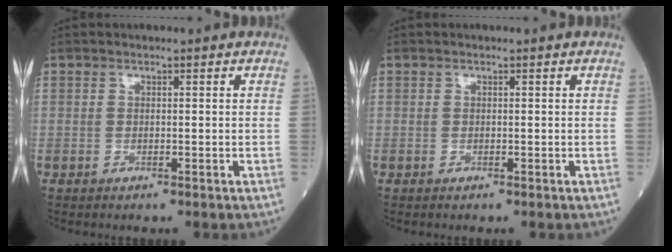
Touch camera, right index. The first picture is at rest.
{"total": 0.0}